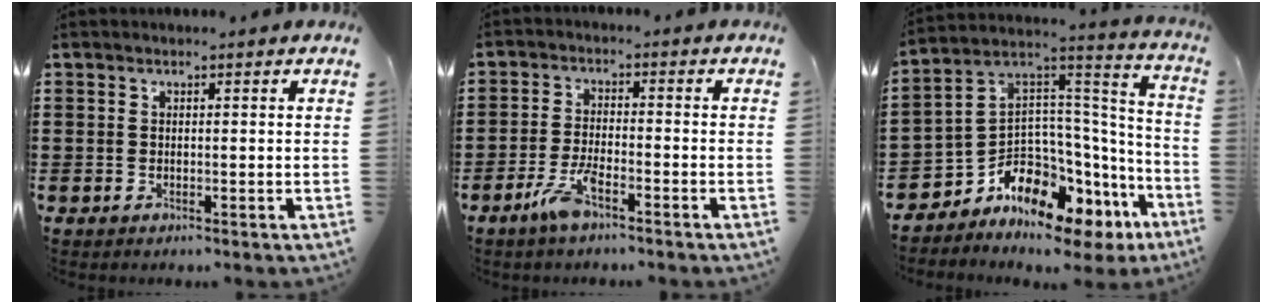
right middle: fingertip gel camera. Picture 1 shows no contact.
{"total": 5.1, "force": [-3.2, 1.1, 3.9], "torque": [-0.091, -0.004, -0.063]}
{"total": 6.6, "force": [-5.2, 3.7, 1.8], "torque": [-0.069, -0.034, -0.107]}